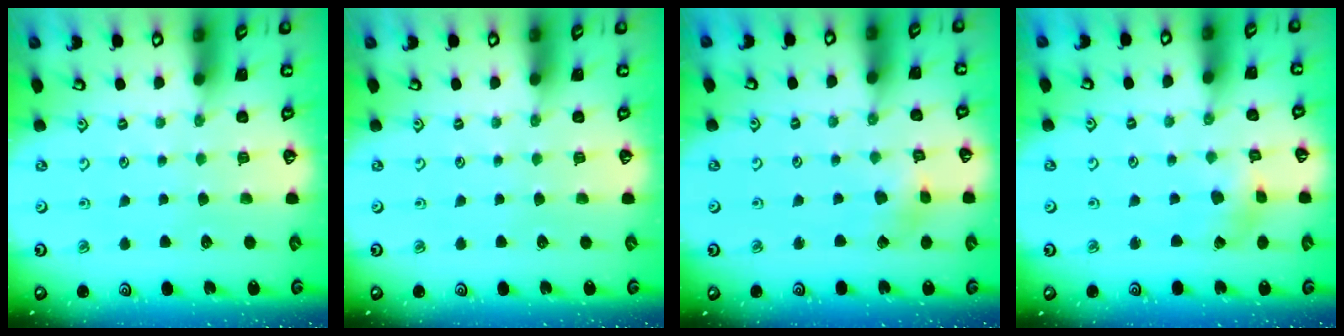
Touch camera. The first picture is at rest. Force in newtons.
{"total": 0.0}
{"total": 2.7, "press": 2.7, "slide": 0.3}
{"total": 1.8, "press": 1.8, "slide": 0.2}